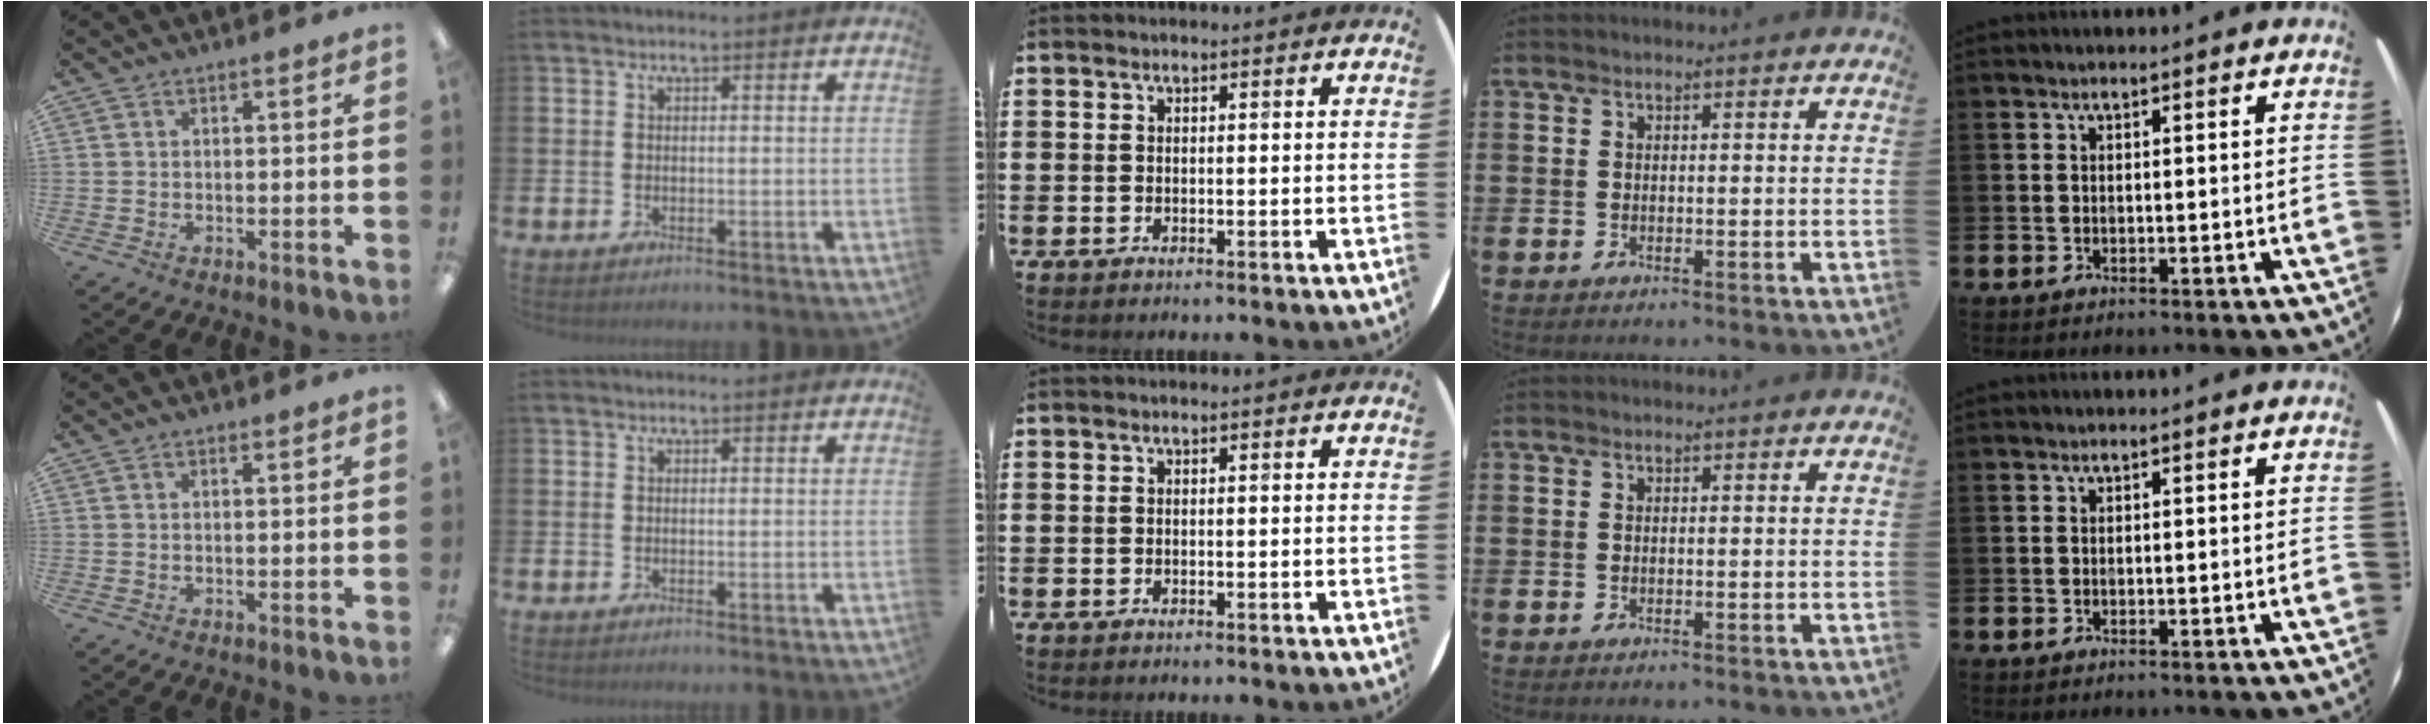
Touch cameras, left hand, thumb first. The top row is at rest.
{"thumb": {"total": 0.6, "force": [0.4, 0.2, 0.3], "torque": [-0.007, 0.002, 0.008]}}